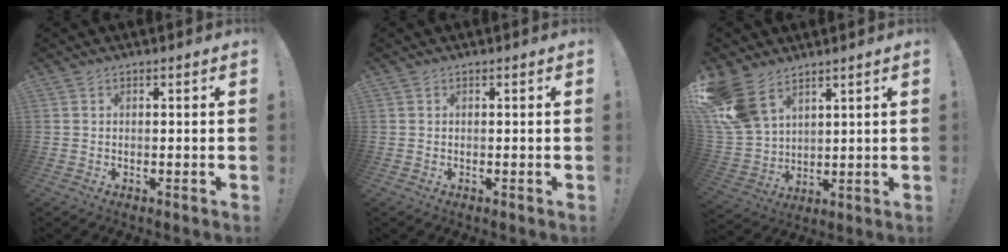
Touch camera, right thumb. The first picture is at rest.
{"total": 0.0}
{"total": 14.4, "force": [8.9, 8.6, 7.3], "torque": [-0.160, -0.045, 0.176]}